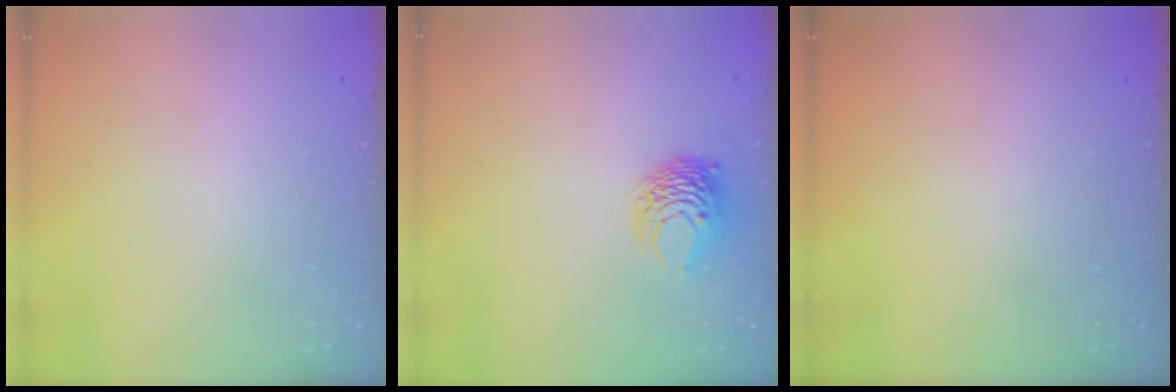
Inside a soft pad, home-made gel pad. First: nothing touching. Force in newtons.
{"total": 8.2, "press": 8.1, "slide": 1.1}
{"total": 0.0}